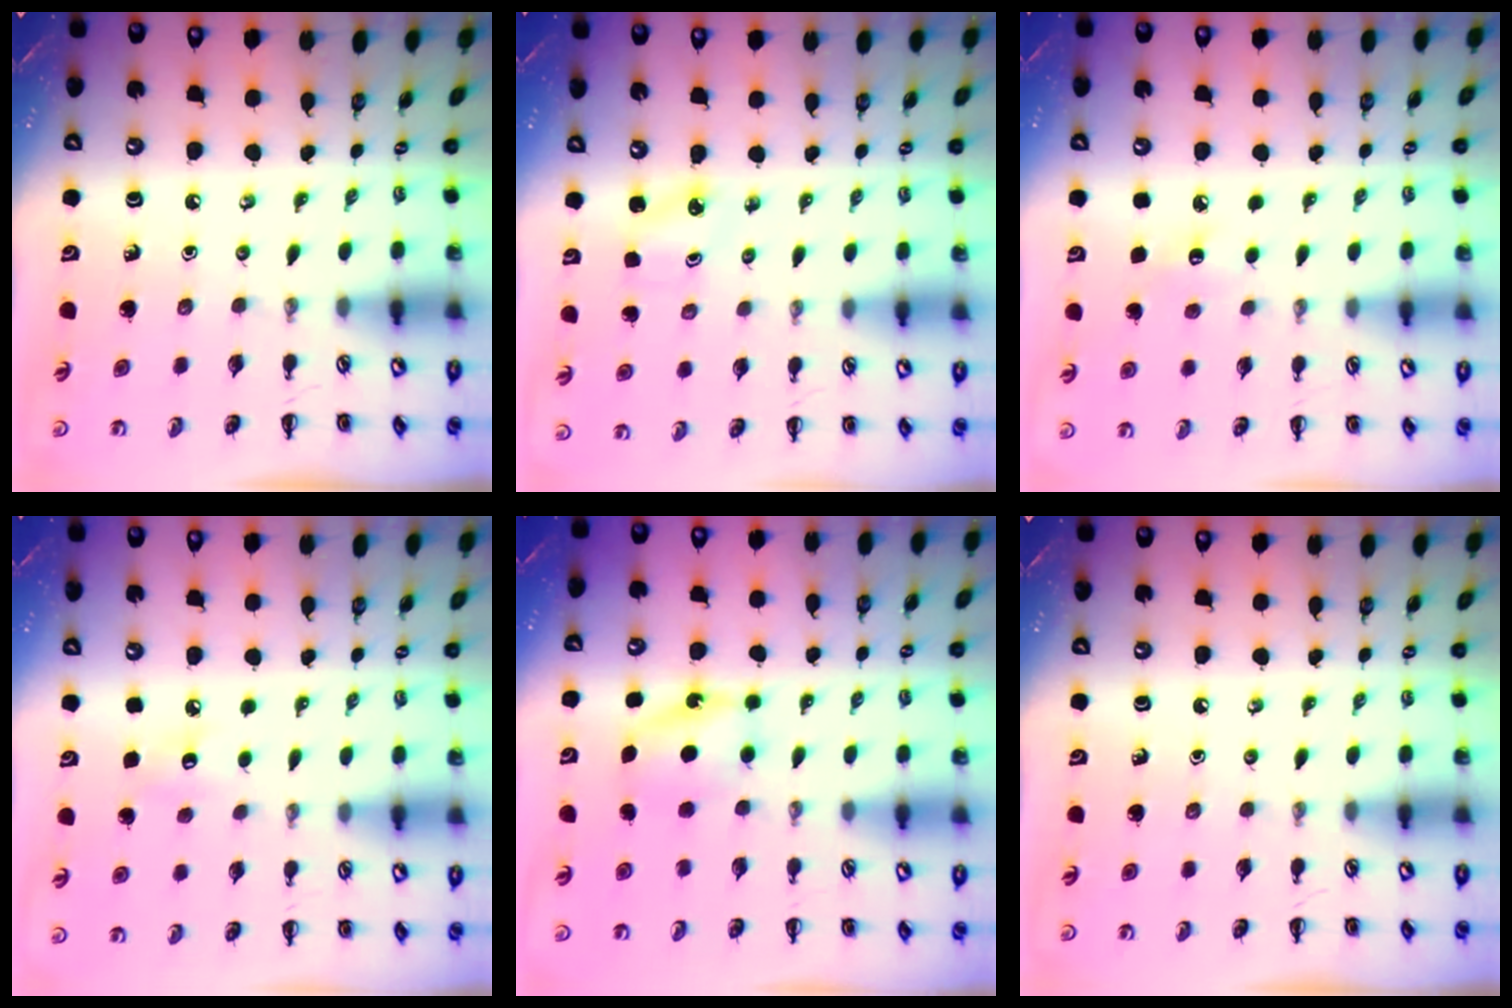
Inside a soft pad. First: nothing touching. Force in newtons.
{"total": 1.9, "press": 1.8, "slide": 0.5}
{"total": 5.8, "press": 5.7, "slide": 1.5}
{"total": 4.4, "press": 4.3, "slide": 1.0}
{"total": 6.1, "press": 5.9, "slide": 1.8}
{"total": 0.0}